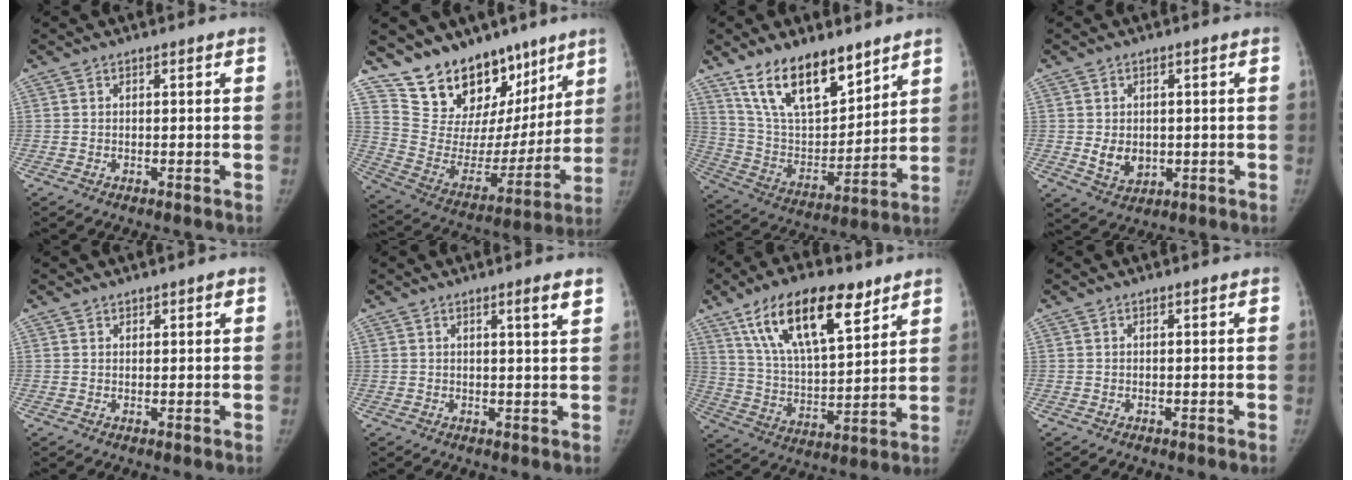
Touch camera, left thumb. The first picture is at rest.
{"total": 22.5, "force": [16.0, 12.7, 9.4], "torque": [-0.085, -0.076, 0.269]}
{"total": 18.2, "force": [12.5, 8.0, 10.5], "torque": [-0.136, -0.070, 0.237]}
{"total": 5.3, "force": [-0.1, 4.2, 3.2], "torque": [-0.033, -0.008, 0.011]}
{"total": 1.5, "force": [1.0, 0.9, 0.6], "torque": [0.007, -0.003, 0.012]}
{"total": 3.2, "force": [1.9, -0.1, 2.5], "torque": [-0.037, -0.014, 0.028]}
{"total": 19.9, "force": [11.5, 8.2, 13.9], "torque": [-0.209, -0.039, 0.209]}
{"total": 0.0}